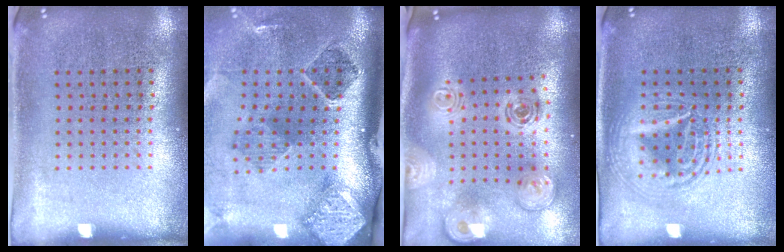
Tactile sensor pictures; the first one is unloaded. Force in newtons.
{"total": 3.0, "press": 1.9, "slide": 2.3}
{"total": 2.3, "press": 1.8, "slide": 1.5}
{"total": 2.7, "press": 2.7, "slide": 0.2}